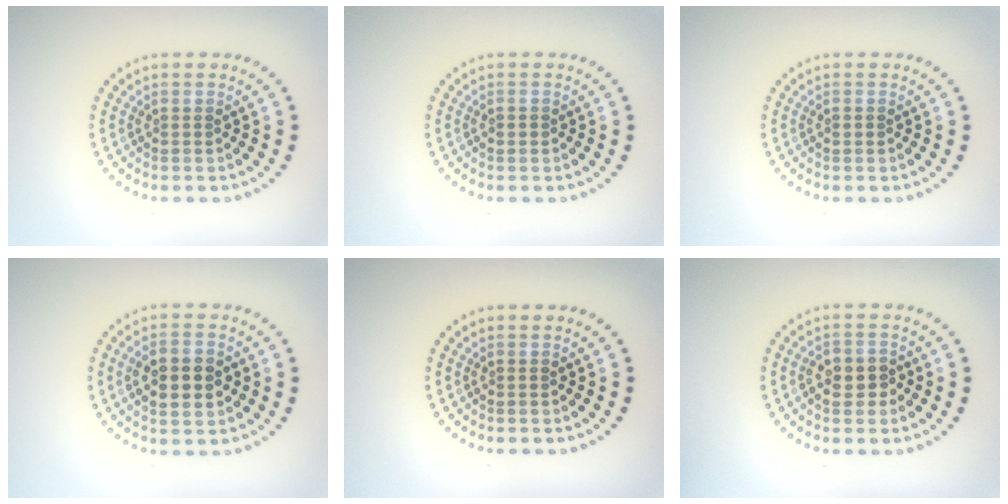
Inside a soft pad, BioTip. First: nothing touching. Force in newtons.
{"total": 0.9, "press": 0.9, "slide": 0.1}
{"total": 0.8, "press": 0.8, "slide": 0.1}
{"total": 3.9, "press": 3.9, "slide": 0.2}
{"total": 0.0}
{"total": 2.3, "press": 2.2, "slide": 0.6}